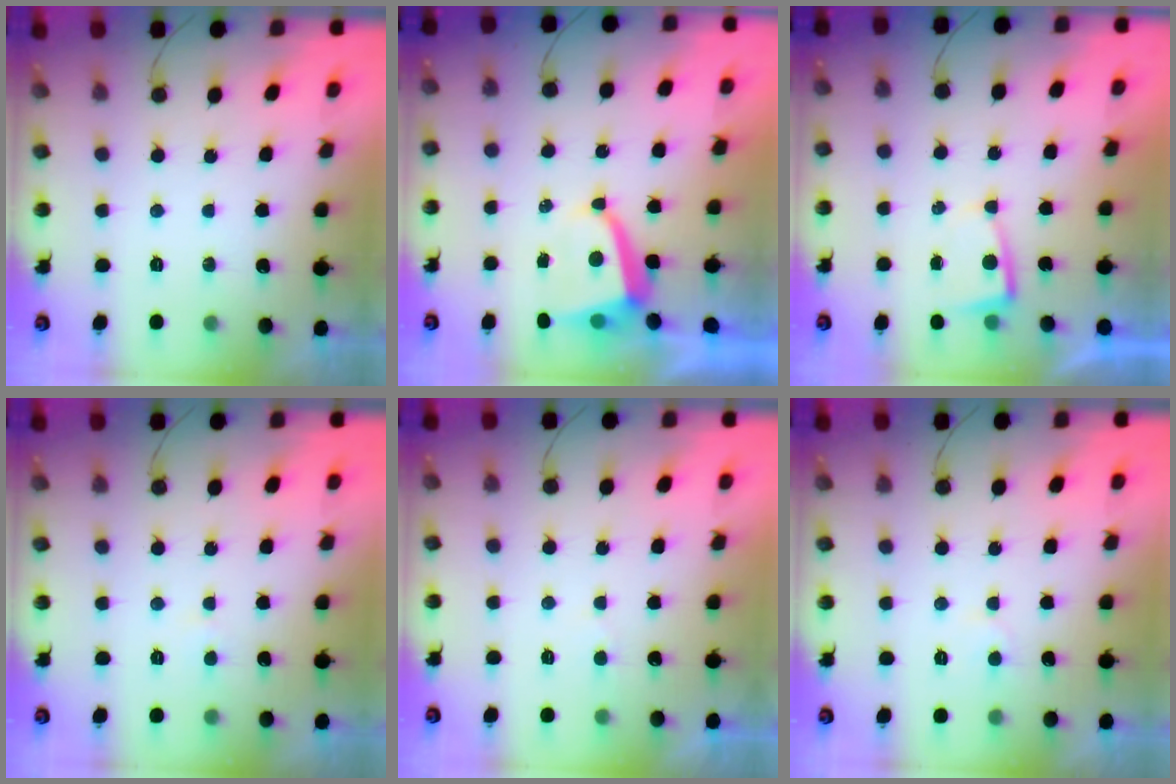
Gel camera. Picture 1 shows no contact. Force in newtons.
{"total": 4.5, "press": 4.5, "slide": 0.5}
{"total": 2.0, "press": 2.0, "slide": 0.3}
{"total": 1.6, "press": 1.5, "slide": 0.2}
{"total": 3.0, "press": 3.0, "slide": 0.2}
{"total": 2.8, "press": 2.8, "slide": 0.1}